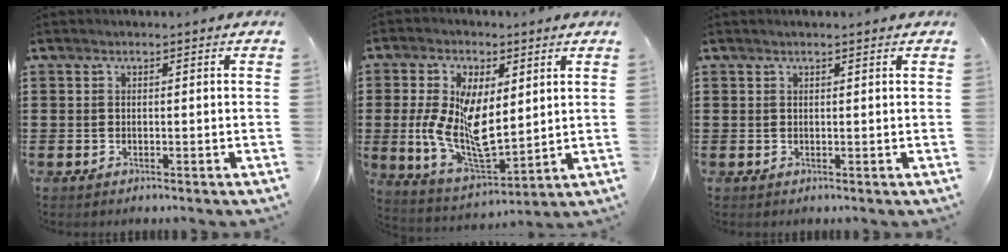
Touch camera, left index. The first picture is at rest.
{"total": 11.2, "force": [1.4, 5.5, 9.6], "torque": [-0.221, -0.014, 0.026]}
{"total": 0.8, "force": [0.5, 0.0, 0.5], "torque": [-0.011, 0.000, 0.010]}